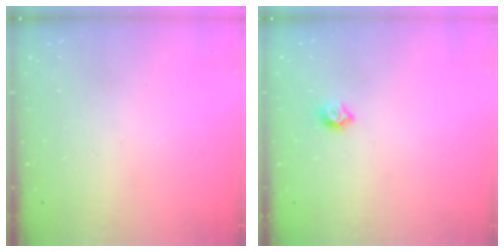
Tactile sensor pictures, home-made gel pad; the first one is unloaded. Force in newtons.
{"total": 5.5, "press": 5.4, "slide": 0.9}